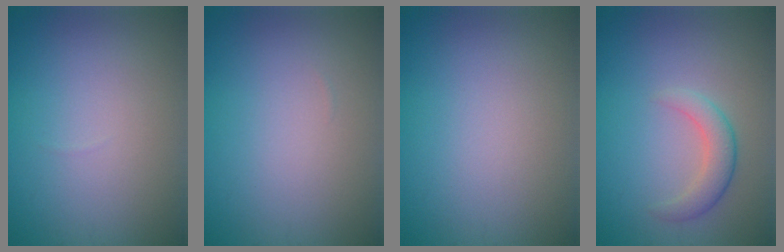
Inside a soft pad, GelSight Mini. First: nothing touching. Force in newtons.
{"total": 0.0}
{"total": 0.0}
{"total": 2.4, "press": 2.4, "slide": 0.2}